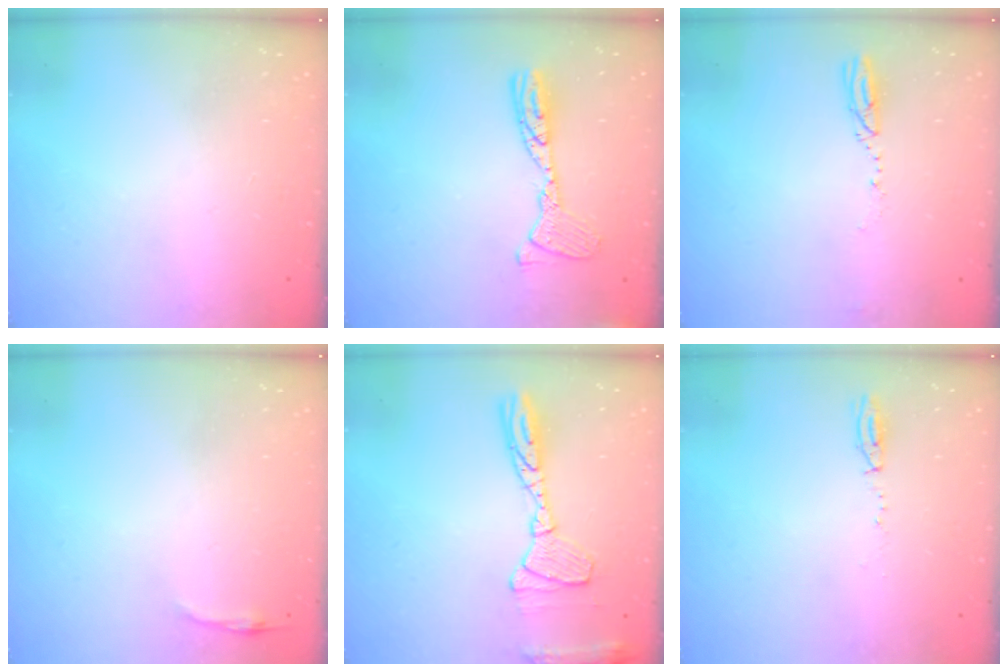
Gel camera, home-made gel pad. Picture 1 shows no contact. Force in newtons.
{"total": 12.0, "press": 11.9, "slide": 1.1}
{"total": 3.2, "press": 3.2, "slide": 0.4}
{"total": 2.8, "press": 2.8, "slide": 0.6}
{"total": 14.2, "press": 14.1, "slide": 1.2}
{"total": 3.9, "press": 3.8, "slide": 0.9}